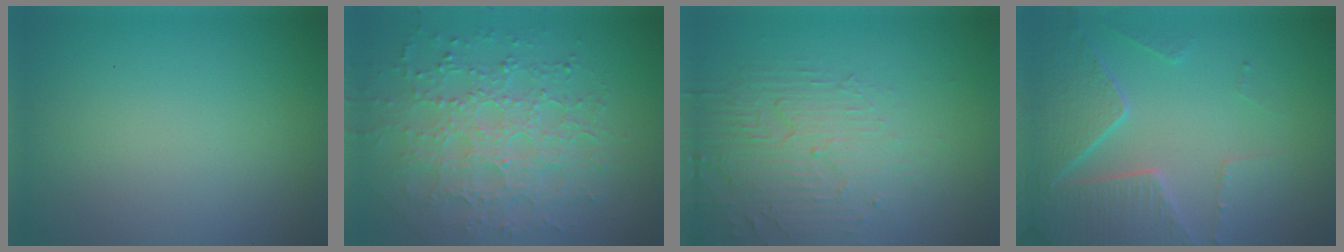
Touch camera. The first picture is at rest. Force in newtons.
{"total": 7.2, "press": 5.2, "slide": 5.0}
{"total": 5.0, "press": 3.4, "slide": 3.7}
{"total": 5.7, "press": 4.9, "slide": 3.0}